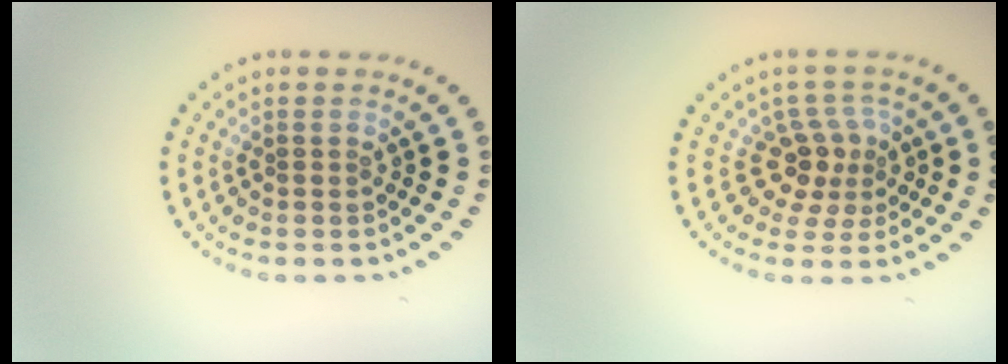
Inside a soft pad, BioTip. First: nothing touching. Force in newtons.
{"total": 3.1, "press": 2.3, "slide": 2.0}